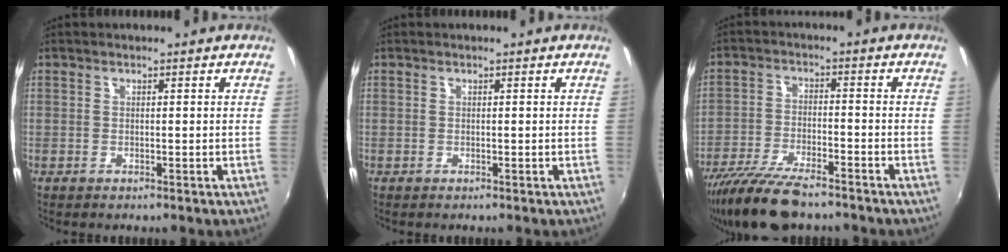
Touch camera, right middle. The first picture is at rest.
{"total": 0.0}
{"total": 12.0, "force": [-9.7, 3.1, 6.2], "torque": [-0.142, -0.028, -0.178]}